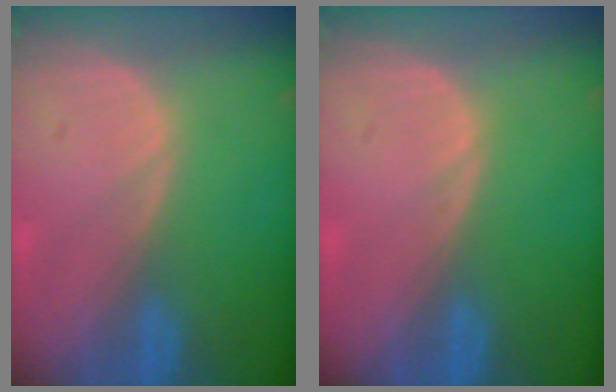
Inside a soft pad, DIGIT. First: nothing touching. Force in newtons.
{"total": 0.0}